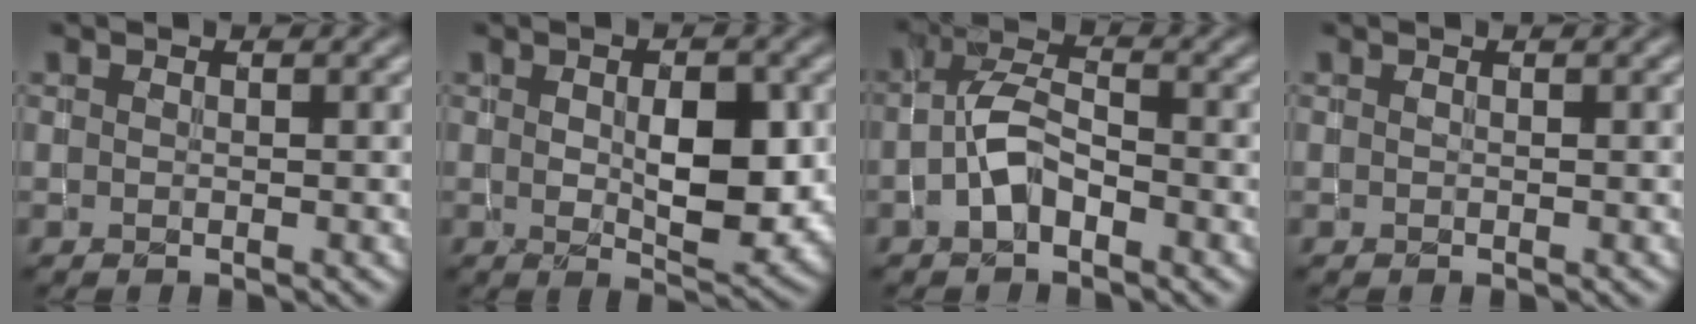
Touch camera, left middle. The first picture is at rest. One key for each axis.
{"total": 5.2, "fx": 0.4, "fy": 2.4, "fz": 4.6, "tx": -0.078, "ty": -0.007, "tz": 0.014}
{"total": 3.4, "fx": -1.7, "fy": 1.7, "fz": 2.5, "tx": -0.049, "ty": 0.009, "tz": -0.041}
{"total": 0.0}